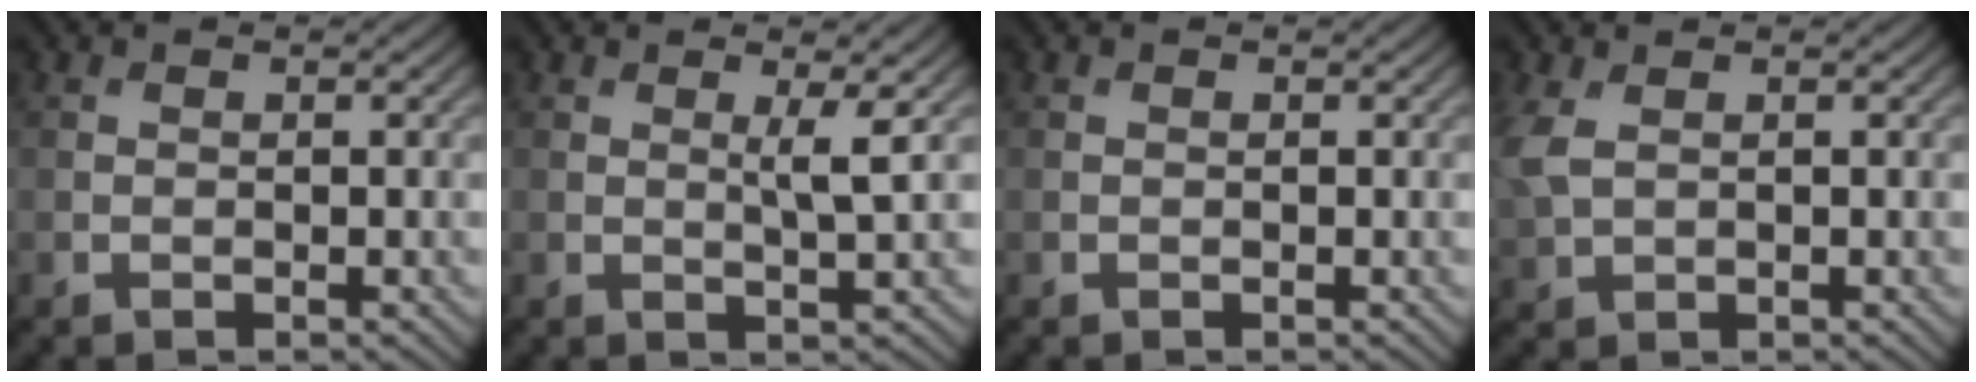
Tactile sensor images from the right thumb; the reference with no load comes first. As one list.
[{"total": 2.4, "force": [0.8, 0.1, 2.3], "torque": [-0.046, -0.001, 0.012]}, {"total": 0.0}, {"total": 3.7, "force": [1.1, 2.2, 2.8], "torque": [-0.094, 0.004, 0.023]}]